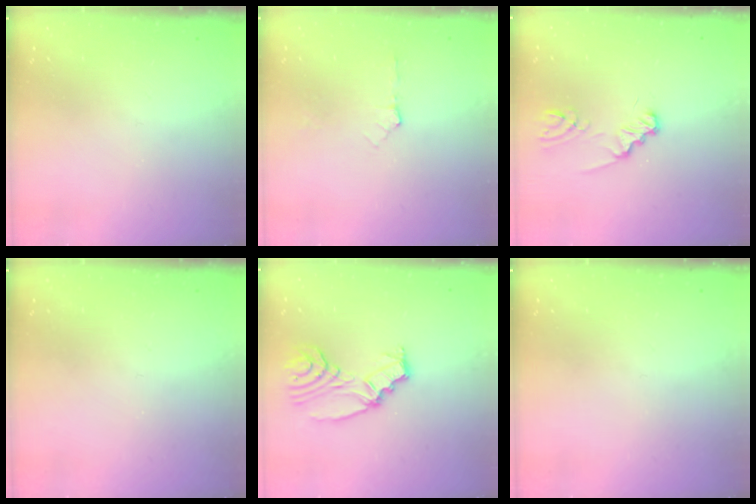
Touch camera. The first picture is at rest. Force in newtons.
{"total": 5.8, "press": 4.7, "slide": 3.4}
{"total": 2.7, "press": 2.7, "slide": 0.4}
{"total": 0.0}
{"total": 9.6, "press": 9.5, "slide": 1.0}
{"total": 0.0}